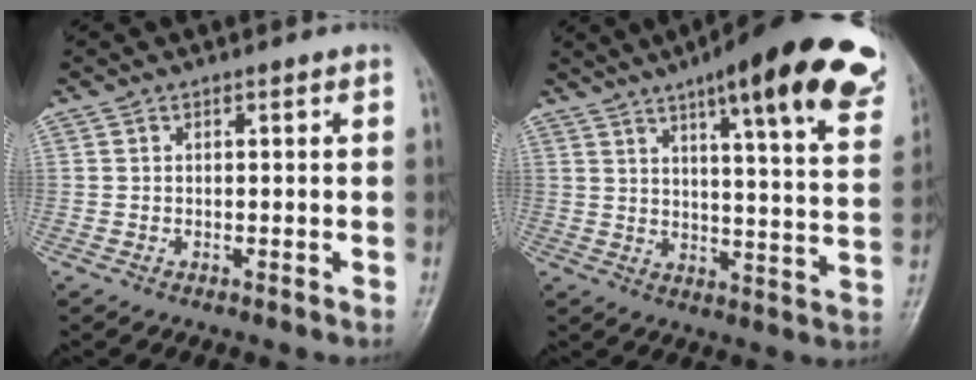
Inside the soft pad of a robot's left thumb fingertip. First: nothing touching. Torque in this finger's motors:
{"motor_torque": [1.16, 0.00, 1.40, -1.36, 0.16]}